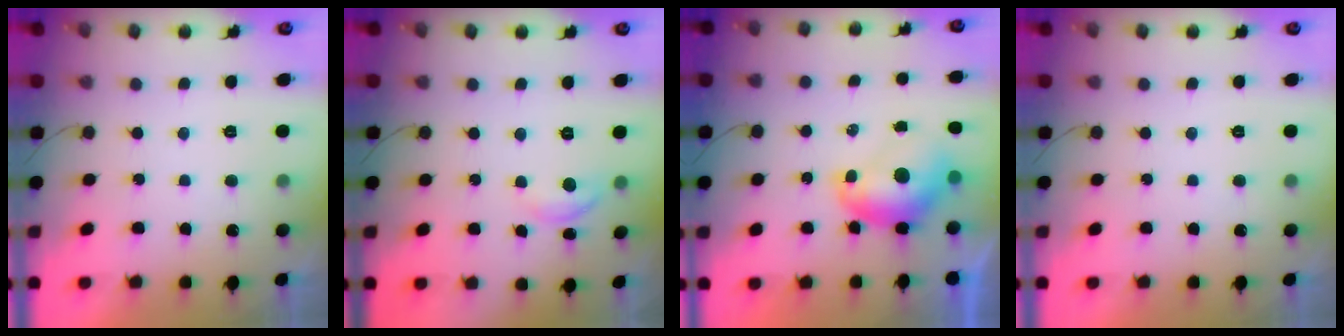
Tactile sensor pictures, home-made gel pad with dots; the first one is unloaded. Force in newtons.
{"total": 5.3, "press": 5.2, "slide": 0.6}
{"total": 8.3, "press": 8.2, "slide": 0.9}
{"total": 0.0}